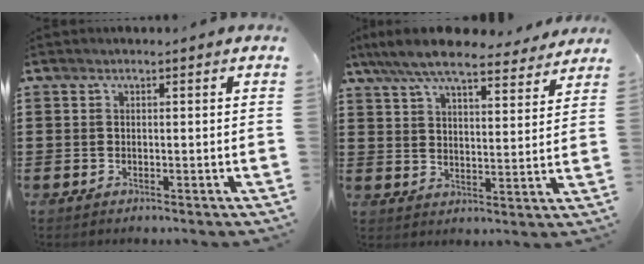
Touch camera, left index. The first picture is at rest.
{"total": 8.4, "force": [7.5, 1.2, 3.5], "torque": [-0.096, -0.031, 0.135]}